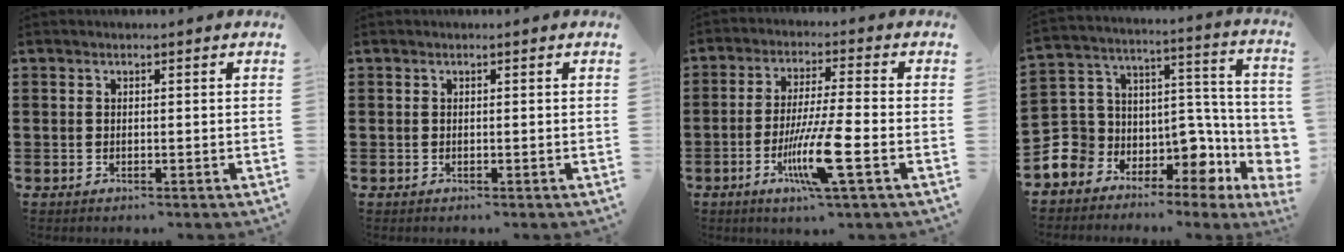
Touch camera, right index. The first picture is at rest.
{"total": 0.0}
{"total": 10.1, "force": [-3.9, 0.7, 9.3], "torque": [-0.186, -0.017, -0.075]}
{"total": 7.2, "force": [-1.1, 6.7, 2.2], "torque": [-0.072, -0.045, -0.010]}